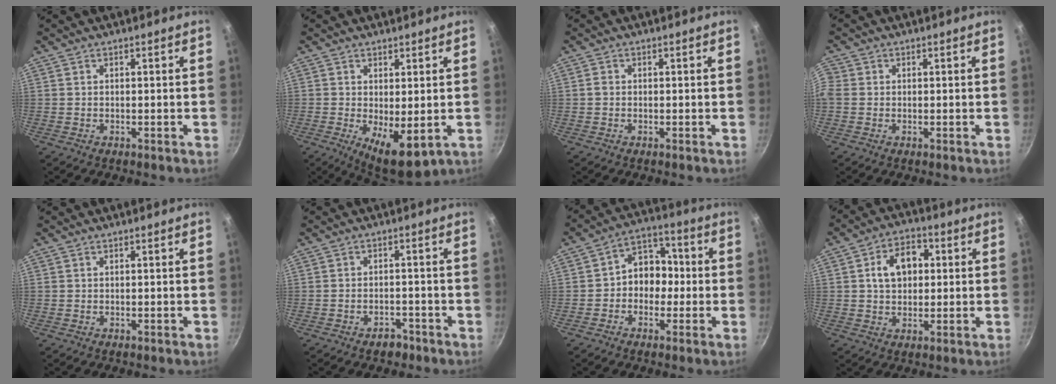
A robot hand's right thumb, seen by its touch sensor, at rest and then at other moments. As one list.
[{"total": 8.9, "force": [-2.1, 3.5, 7.9], "torque": [-0.113, -0.019, -0.016]}, {"total": 0.8, "force": [0.0, 0.7, 0.4], "torque": [-0.005, 0.001, -0.003]}, {"total": 4.1, "force": [0.3, 3.6, 2.0], "torque": [-0.057, 0.012, 0.009]}, {"total": 0.0}, {"total": 2.5, "force": [-1.9, 1.4, 0.9], "torque": [-0.011, 0.015, -0.025]}, {"total": 9.1, "force": [-0.7, 7.1, 5.7], "torque": [-0.044, 0.036, -0.028]}, {"total": 9.1, "force": [1.7, 6.4, 6.3], "torque": [-0.081, 0.012, 0.024]}]